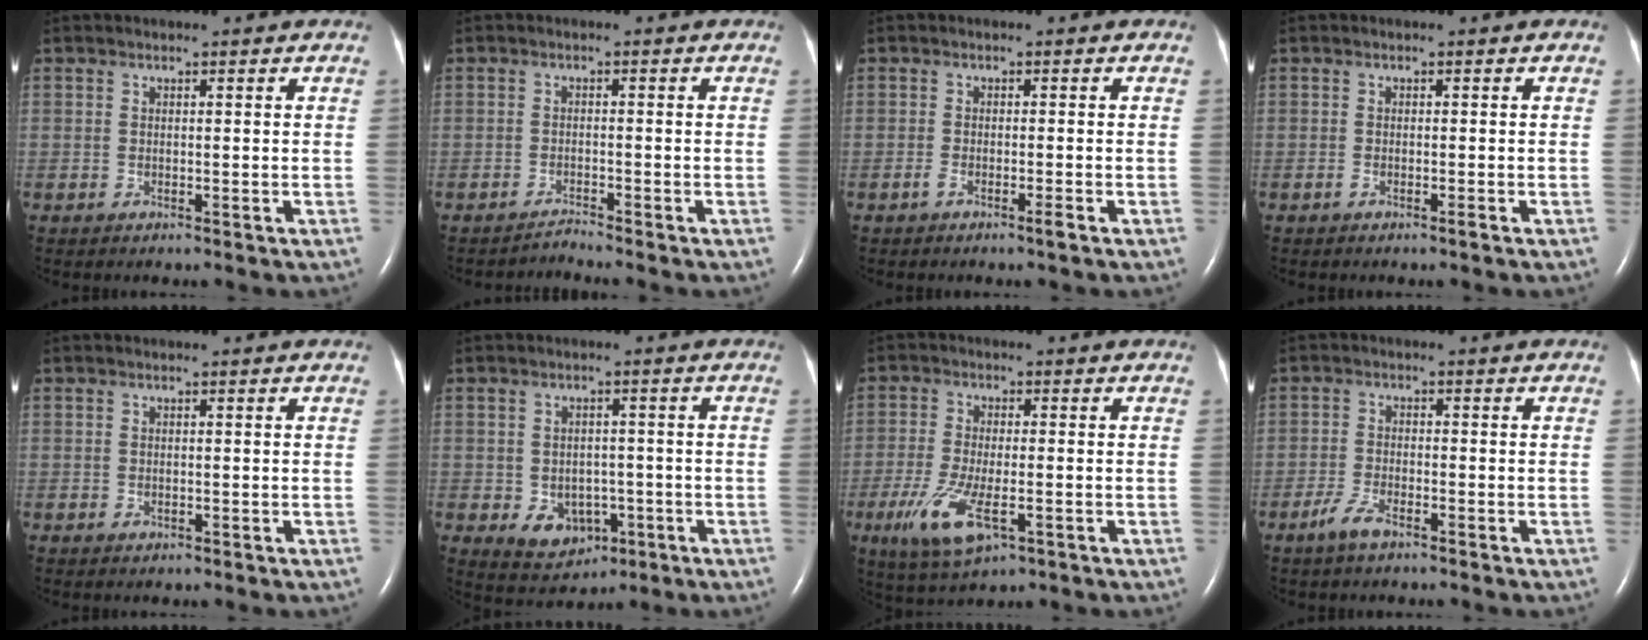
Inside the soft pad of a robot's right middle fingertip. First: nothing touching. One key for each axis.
{"total": 1.5, "fx": -1.3, "fy": -0.6, "fz": -0.4, "tx": 0.008, "ty": -0.010, "tz": -0.021}
{"total": 1.7, "fx": -1.1, "fy": -0.1, "fz": 1.3, "tx": -0.029, "ty": -0.003, "tz": -0.022}
{"total": 0.8, "fx": -0.6, "fy": 0.0, "fz": 0.5, "tx": -0.013, "ty": -0.001, "tz": -0.010}
{"total": 0.0}
{"total": 6.0, "fx": -1.9, "fy": 4.6, "fz": 3.2, "tx": -0.056, "ty": 0.007, "tz": -0.014}
{"total": 8.7, "fx": -3.5, "fy": 2.7, "fz": 7.5, "tx": -0.159, "ty": -0.023, "tz": -0.055}
{"total": 3.2, "fx": -2.4, "fy": 0.7, "fz": 2.1, "tx": -0.049, "ty": -0.002, "tz": -0.049}